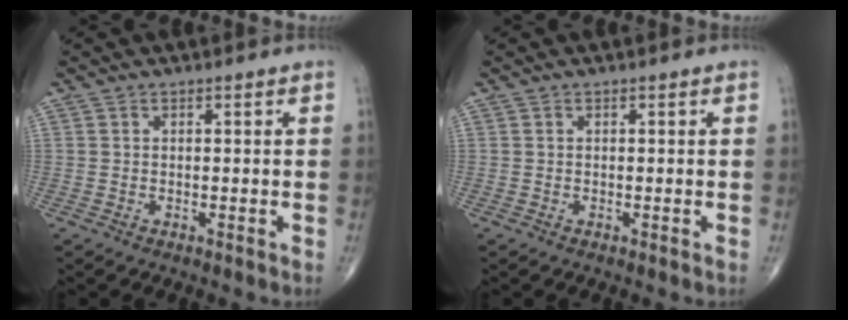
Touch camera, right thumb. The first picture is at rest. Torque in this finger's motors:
{"motor_torque": [0.06, 0.06, -0.13, -0.06, 0.00]}